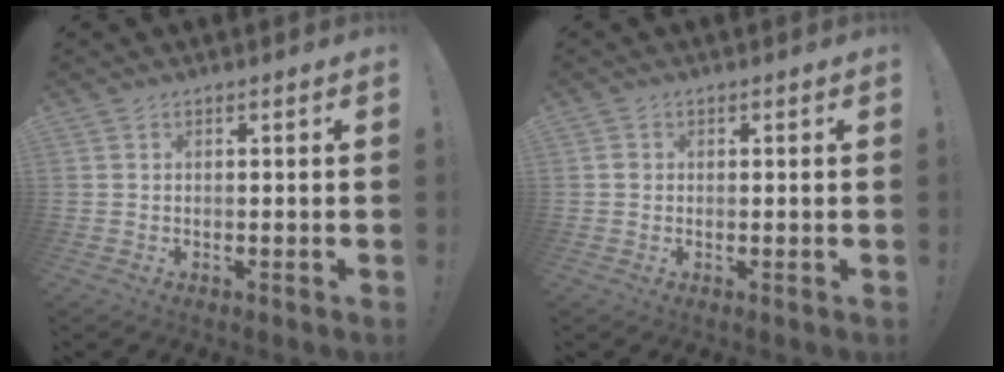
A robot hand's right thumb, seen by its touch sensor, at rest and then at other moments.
{"total": 1.1, "force": [0.1, 1.0, 0.5], "torque": [-0.006, 0.004, 0.001]}